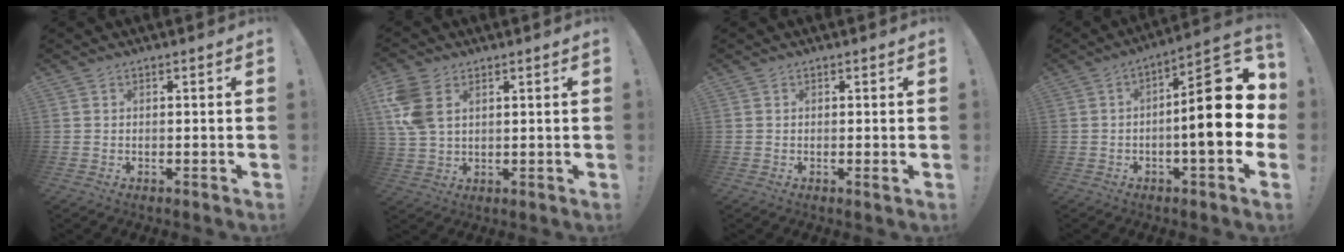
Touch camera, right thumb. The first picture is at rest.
{"total": 9.4, "force": [3.9, 5.7, 6.3], "torque": [-0.134, -0.012, 0.074]}
{"total": 1.1, "force": [0.3, 0.0, 1.1], "torque": [-0.013, -0.004, 0.002]}
{"total": 20.5, "force": [-0.5, 6.7, 19.4], "torque": [-0.255, 0.007, -0.006]}